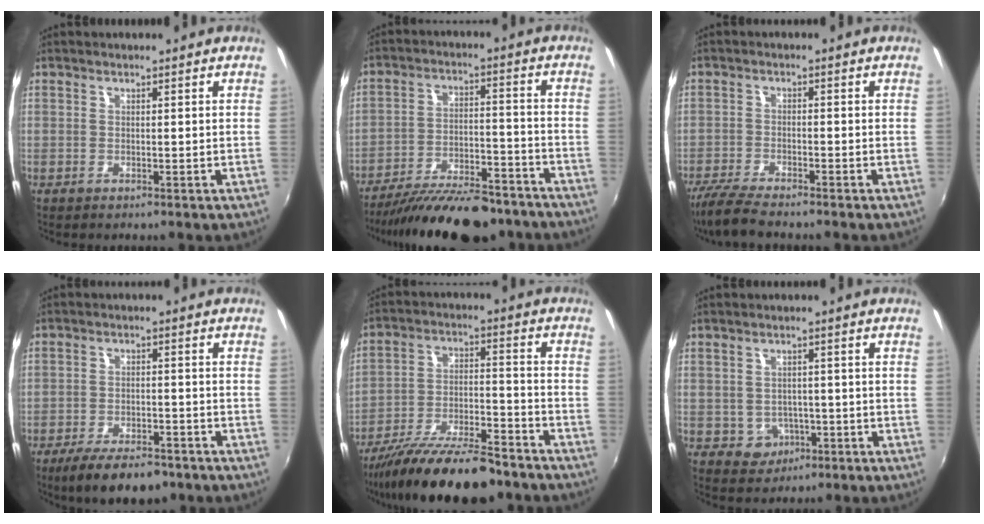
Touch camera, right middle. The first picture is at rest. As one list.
[{"total": 20.6, "force": [-17.5, 5.5, 9.5], "torque": [-0.173, -0.023, -0.252]}, {"total": 6.6, "force": [-5.9, 0.5, 3.1], "torque": [-0.088, -0.022, -0.109]}, {"total": 10.4, "force": [-7.9, 3.5, 5.8], "torque": [-0.127, -0.018, -0.127]}, {"total": 18.2, "force": [-14.6, 4.1, 10.0], "torque": [-0.187, -0.030, -0.237]}, {"total": 4.2, "force": [-1.3, 3.9, 0.9], "torque": [-0.028, 0.007, -0.008]}]